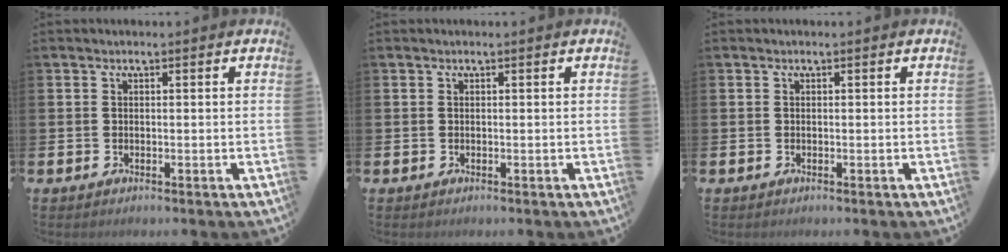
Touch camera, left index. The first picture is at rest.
{"total": 0.0}
{"total": 0.0}